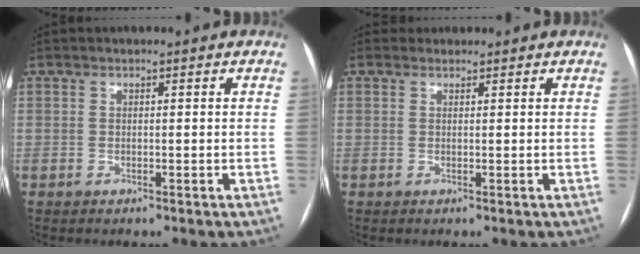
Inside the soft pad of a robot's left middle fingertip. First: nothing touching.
{"total": 0.8, "force": [0.6, 0.4, -0.2], "torque": [-0.001, 0.004, 0.009]}